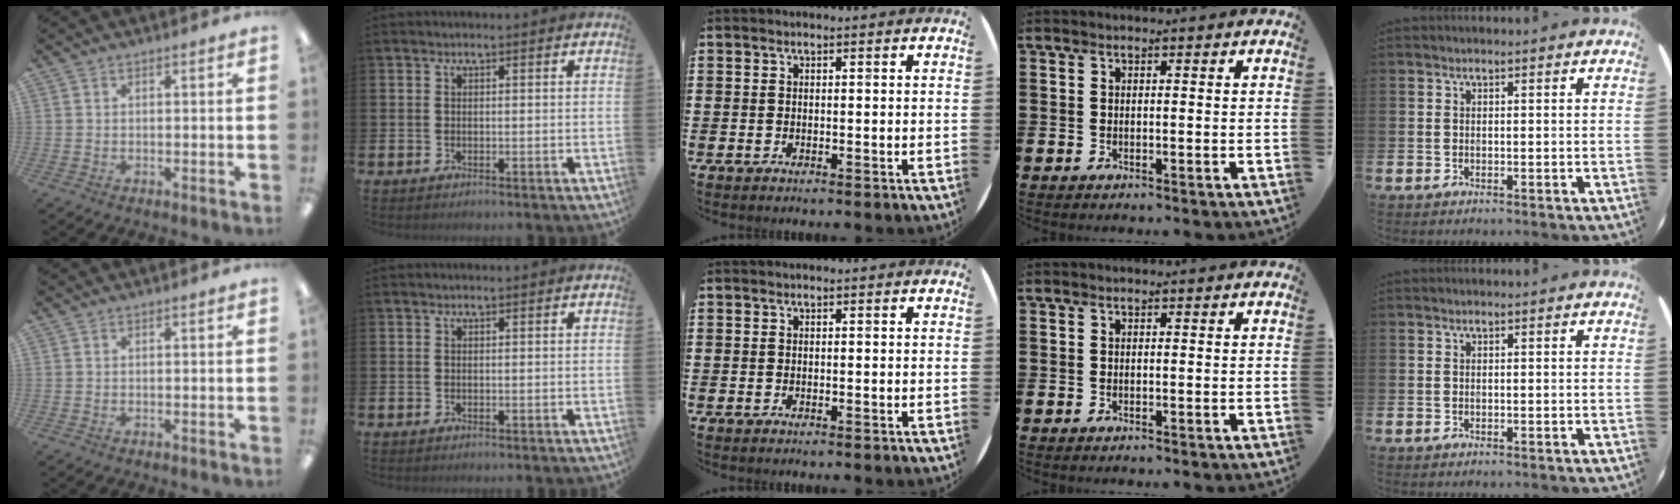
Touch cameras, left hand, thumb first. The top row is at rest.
{}